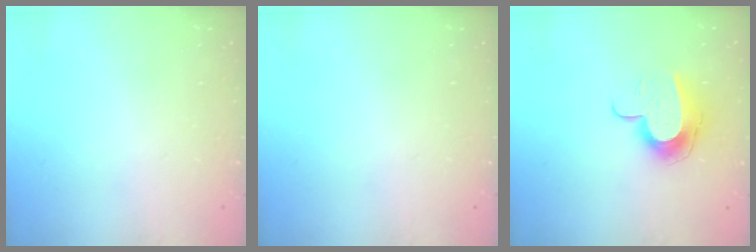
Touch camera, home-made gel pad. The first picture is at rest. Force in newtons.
{"total": 0.0}
{"total": 10.8, "press": 10.8, "slide": 0.9}